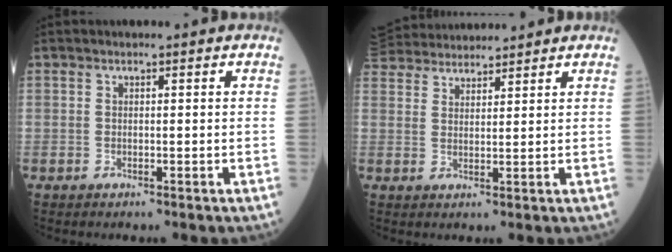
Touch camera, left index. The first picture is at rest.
{"total": 8.6, "force": [8.3, 1.1, 1.8], "torque": [-0.041, 0.039, 0.142]}